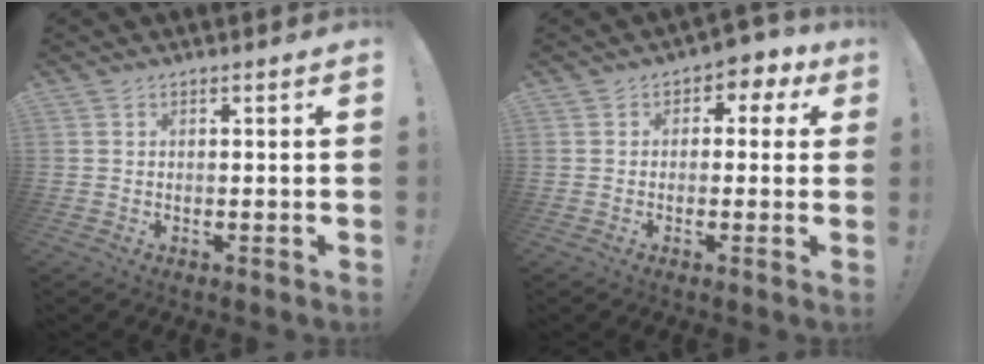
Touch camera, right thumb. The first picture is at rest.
{"total": 3.3, "force": [0.2, 2.6, 2.1], "torque": [-0.018, 0.000, -0.001]}